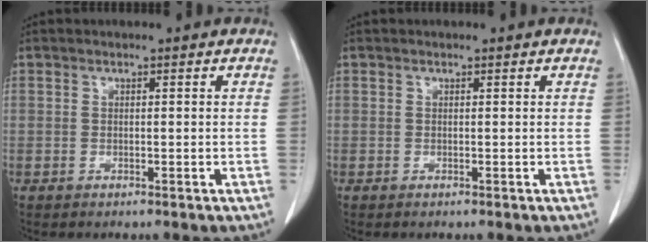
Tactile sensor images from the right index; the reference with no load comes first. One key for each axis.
{"total": 0.0}